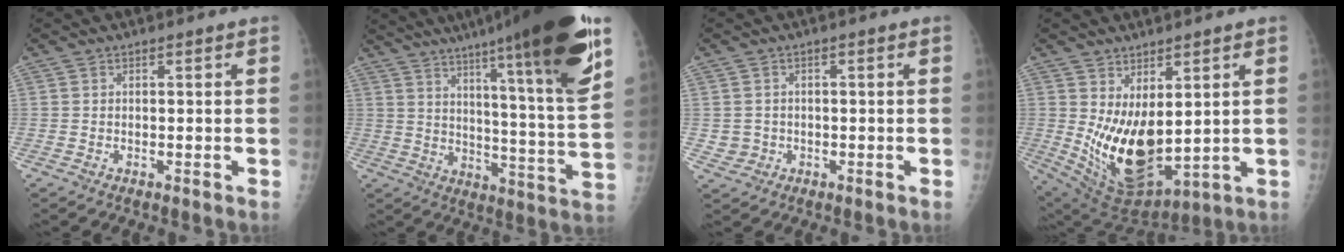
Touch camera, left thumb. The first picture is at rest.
{"total": 27.8, "force": [17.6, 2.4, 21.4], "torque": [-0.305, -0.070, 0.253]}
{"total": 2.7, "force": [-0.6, 2.6, 0.2], "torque": [0.006, 0.005, -0.006]}
{"total": 14.6, "force": [1.6, 7.3, 12.6], "torque": [-0.207, -0.044, 0.061]}